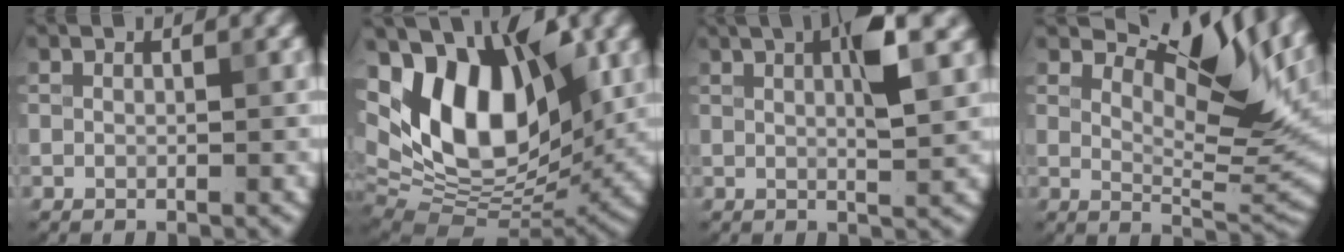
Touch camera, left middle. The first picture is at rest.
{"total": 11.6, "force": [2.6, 6.8, 9.1], "torque": [-0.157, 0.001, 0.060]}
{"total": 3.5, "force": [0.8, 0.3, 3.4], "torque": [-0.069, 0.001, 0.029]}
{"total": 11.0, "force": [5.6, 3.9, 8.6], "torque": [-0.136, 0.016, 0.108]}